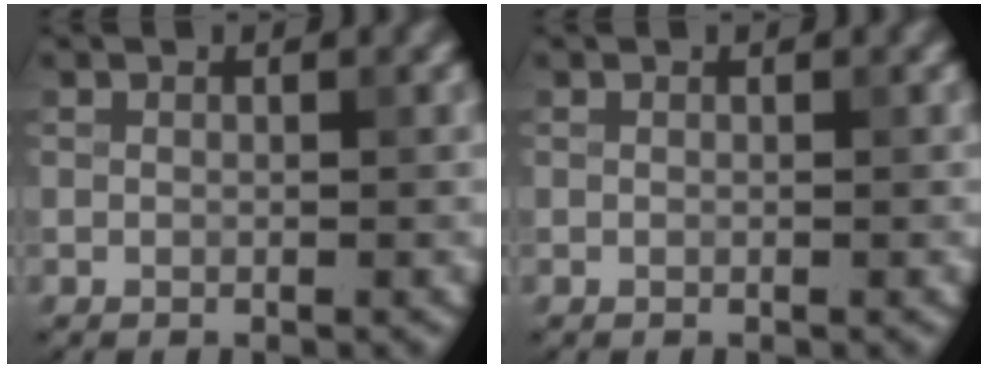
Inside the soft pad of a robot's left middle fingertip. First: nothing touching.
{"total": 0.0}